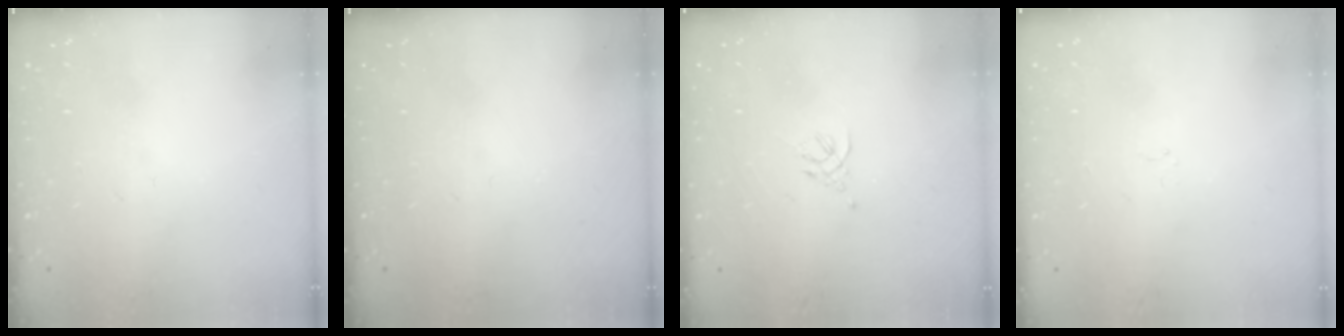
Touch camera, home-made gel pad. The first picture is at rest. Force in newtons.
{"total": 0.0}
{"total": 1.5, "press": 1.4, "slide": 0.6}
{"total": 0.0}